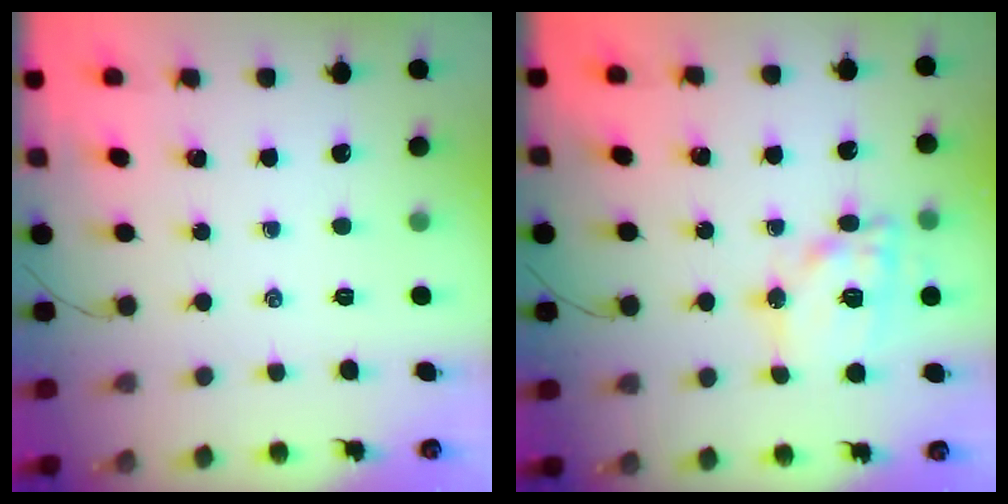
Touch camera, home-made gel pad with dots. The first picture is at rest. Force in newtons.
{"total": 14.0, "press": 13.9, "slide": 1.7}